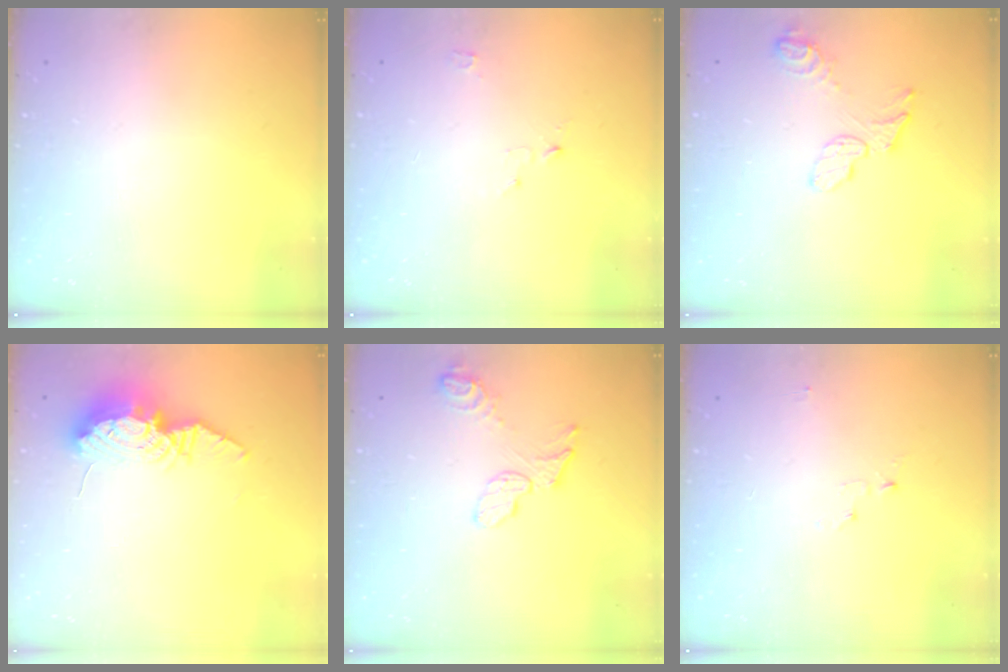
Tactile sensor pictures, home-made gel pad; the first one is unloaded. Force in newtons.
{"total": 2.7, "press": 2.6, "slide": 0.3}
{"total": 7.8, "press": 7.7, "slide": 0.3}
{"total": 11.1, "press": 11.0, "slide": 1.0}
{"total": 7.8, "press": 7.7, "slide": 0.3}
{"total": 2.8, "press": 2.8, "slide": 0.3}